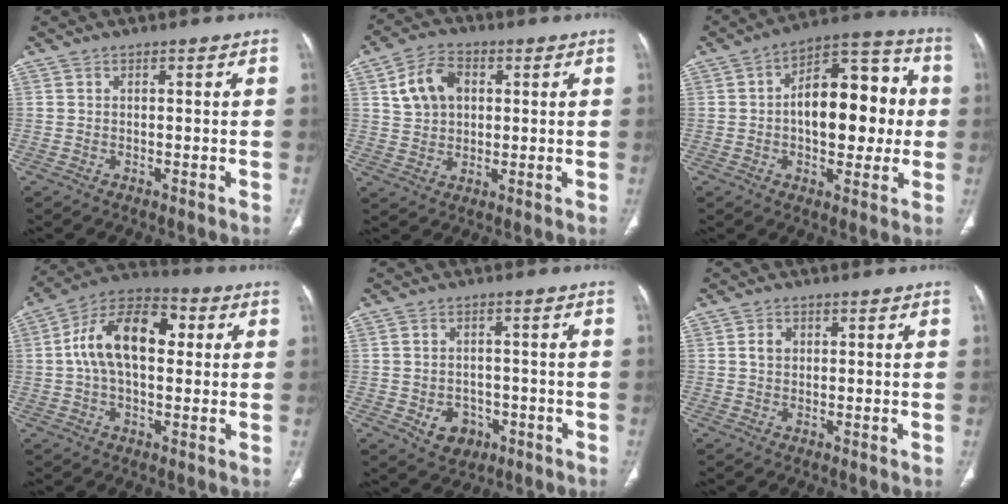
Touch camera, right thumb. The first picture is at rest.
{"total": 9.0, "force": [2.4, 6.6, 5.7], "torque": [-0.089, 0.006, 0.043]}
{"total": 18.2, "force": [0.4, 10.1, 15.1], "torque": [-0.180, 0.035, 0.003]}
{"total": 15.8, "force": [2.2, 9.1, 12.7], "torque": [-0.212, 0.034, 0.029]}
{"total": 6.2, "force": [-2.2, 4.9, 3.0], "torque": [-0.025, 0.017, -0.021]}
{"total": 2.3, "force": [0.4, 1.8, 1.3], "torque": [-0.019, 0.004, 0.008]}